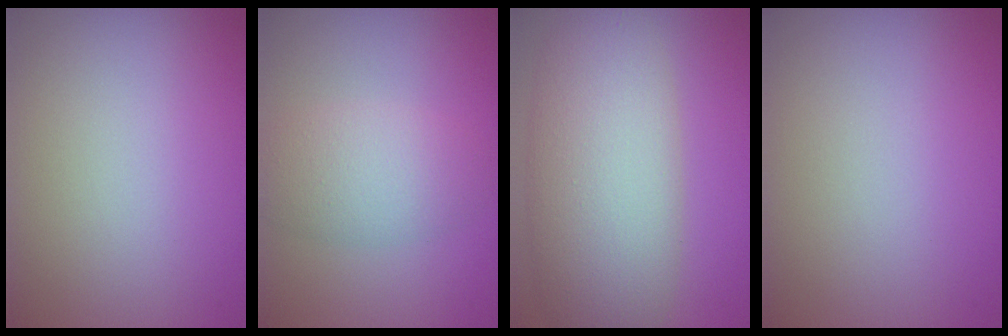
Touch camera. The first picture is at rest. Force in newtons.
{"total": 3.7, "press": 3.7, "slide": 0.1}
{"total": 9.1, "press": 9.1, "slide": 0.3}
{"total": 0.0}